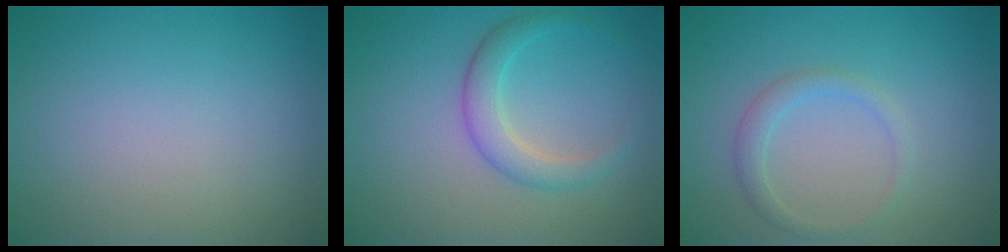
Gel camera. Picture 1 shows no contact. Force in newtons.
{"total": 2.8, "press": 2.8, "slide": 0.0}
{"total": 1.7, "press": 1.7, "slide": 0.1}